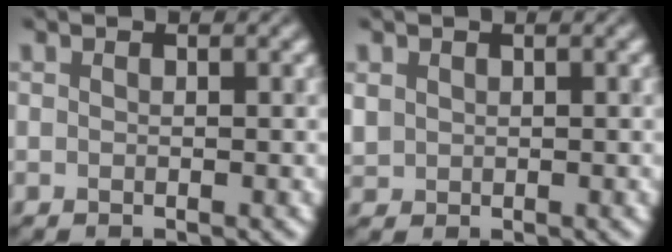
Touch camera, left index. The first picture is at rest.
{"total": 1.0, "force": [0.4, 0.9, 0.3], "torque": [-0.007, -0.001, 0.011]}